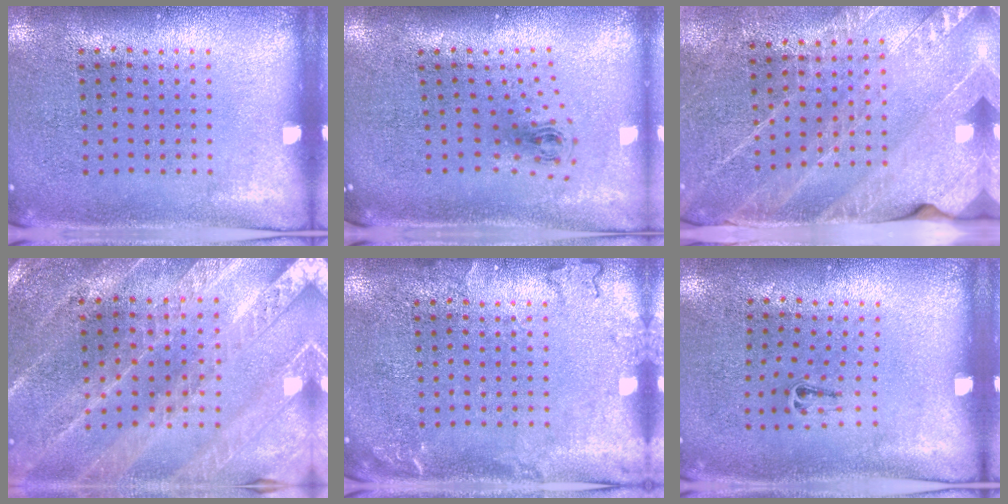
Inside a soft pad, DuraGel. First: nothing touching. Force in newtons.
{"total": 0.9, "press": 0.4, "slide": 0.8}
{"total": 2.6, "press": 2.5, "slide": 0.4}
{"total": 2.4, "press": 2.4, "slide": 0.2}
{"total": 1.7, "press": 1.6, "slide": 0.3}
{"total": 0.5, "press": 0.3, "slide": 0.4}